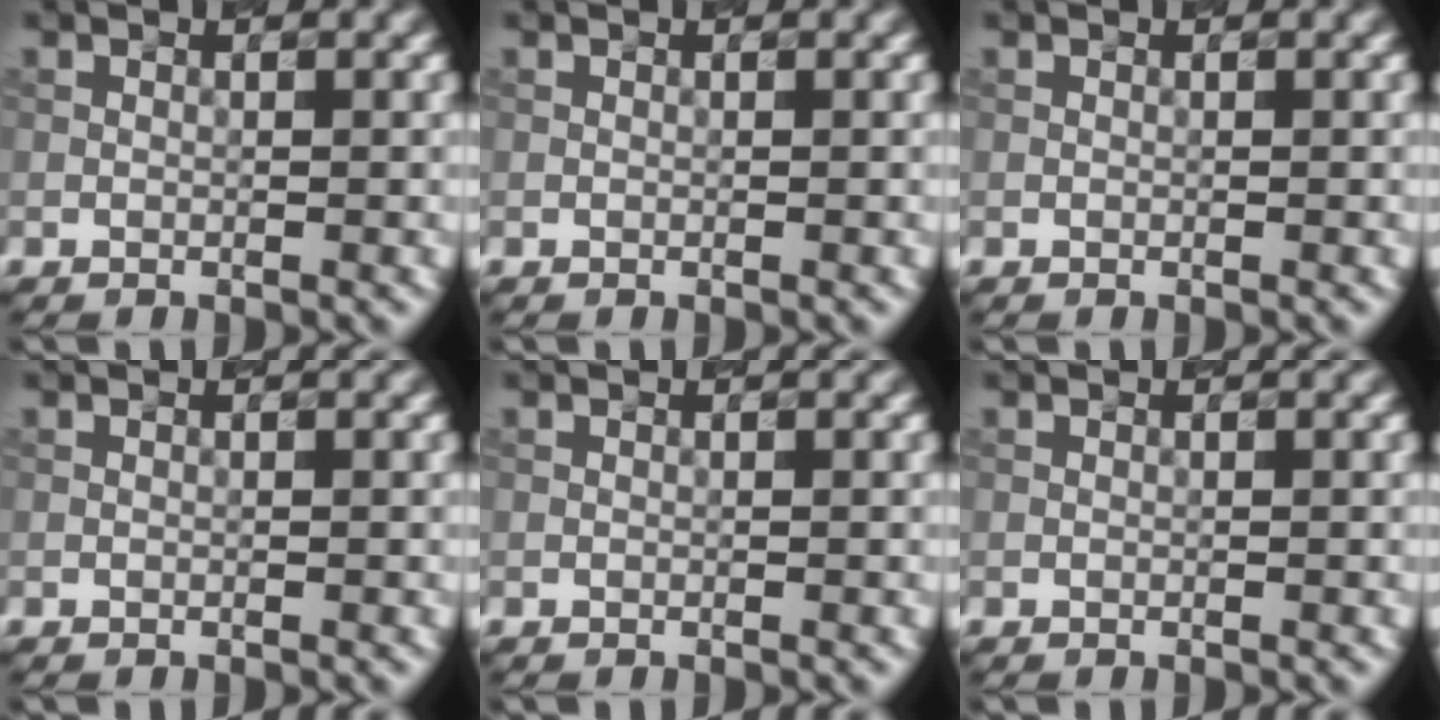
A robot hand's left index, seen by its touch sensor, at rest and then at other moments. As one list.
[{"total": 0.0}, {"total": 0.0}, {"total": 0.0}, {"total": 0.0}, {"total": 0.0}]